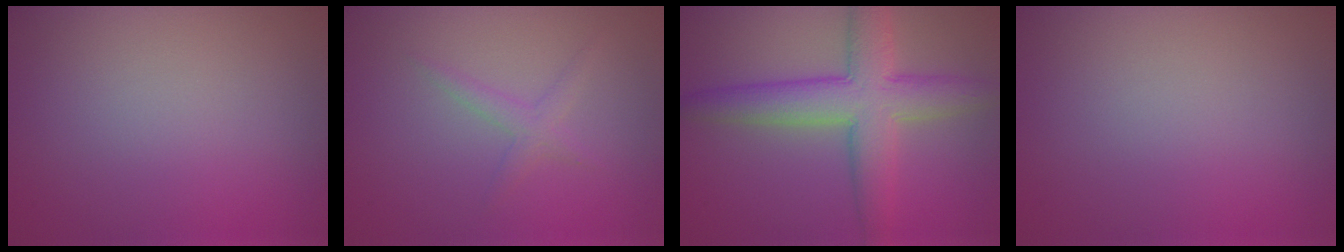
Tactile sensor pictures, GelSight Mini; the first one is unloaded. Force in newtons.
{"total": 1.4, "press": 1.4, "slide": 0.1}
{"total": 6.7, "press": 6.7, "slide": 0.2}
{"total": 0.0}